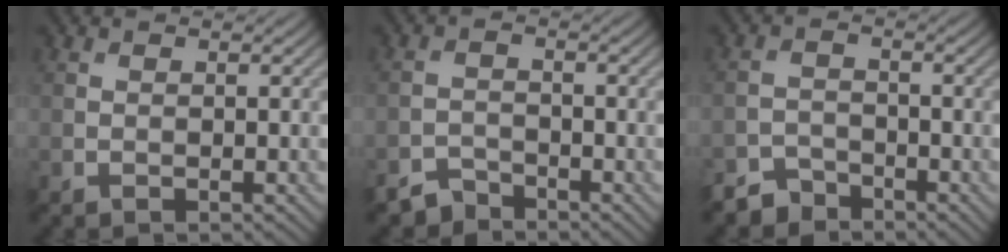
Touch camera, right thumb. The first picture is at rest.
{"total": 2.7, "force": [-2.6, 0.8, 0.2], "torque": [0.000, 0.005, -0.055]}
{"total": 3.0, "force": [-2.8, 1.1, 0.2], "torque": [0.001, 0.006, -0.059]}